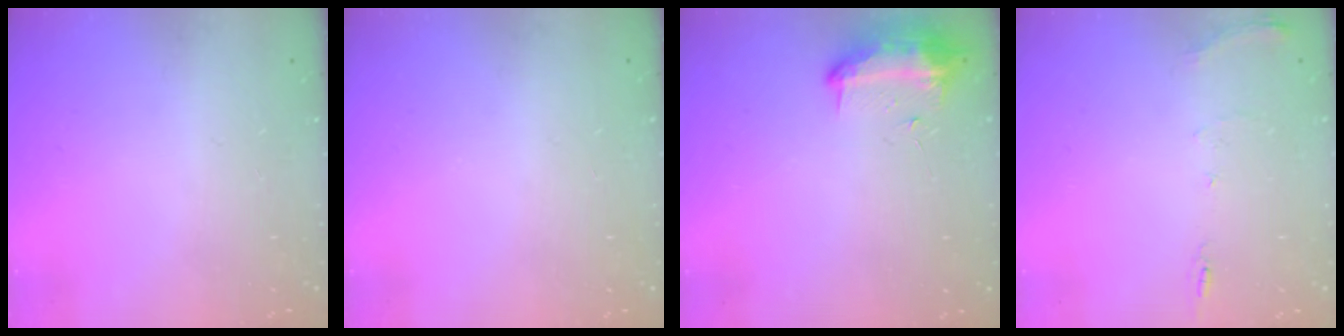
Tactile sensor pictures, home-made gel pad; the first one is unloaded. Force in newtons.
{"total": 0.0}
{"total": 10.7, "press": 10.6, "slide": 0.7}
{"total": 7.4, "press": 7.4, "slide": 0.8}